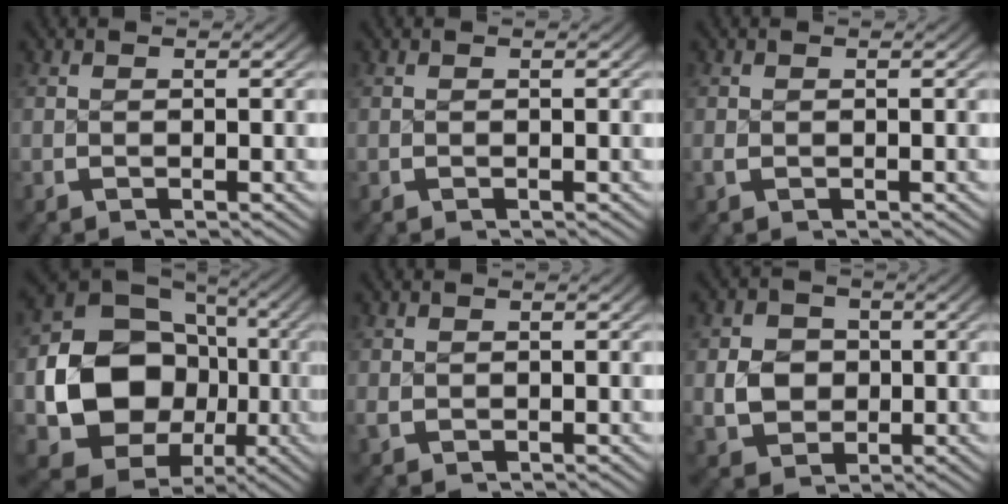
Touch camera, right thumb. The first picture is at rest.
{"total": 0.0}
{"total": 0.5, "force": [-0.1, 0.4, 0.3], "torque": [-0.008, -0.003, 0.000]}
{"total": 15.5, "force": [-2.3, 12.1, 9.5], "torque": [-0.232, -0.069, -0.010]}
{"total": 0.8, "force": [0.1, 0.6, 0.4], "torque": [-0.014, -0.004, 0.007]}
{"total": 5.5, "force": [-0.1, 4.7, 3.0], "torque": [-0.060, -0.018, 0.007]}